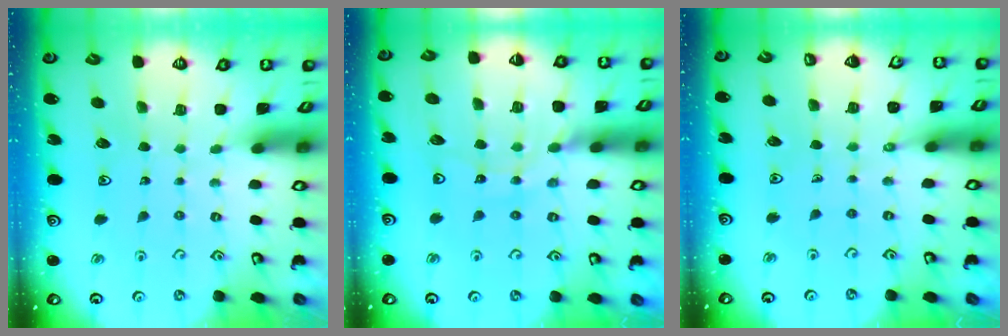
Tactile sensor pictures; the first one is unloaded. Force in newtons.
{"total": 12.9, "press": 12.8, "slide": 1.5}
{"total": 1.3, "press": 1.2, "slide": 0.3}